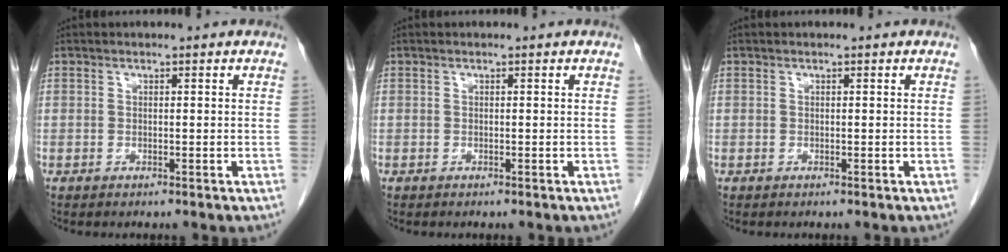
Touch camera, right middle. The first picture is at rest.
{"total": 0.0}
{"total": 0.0}